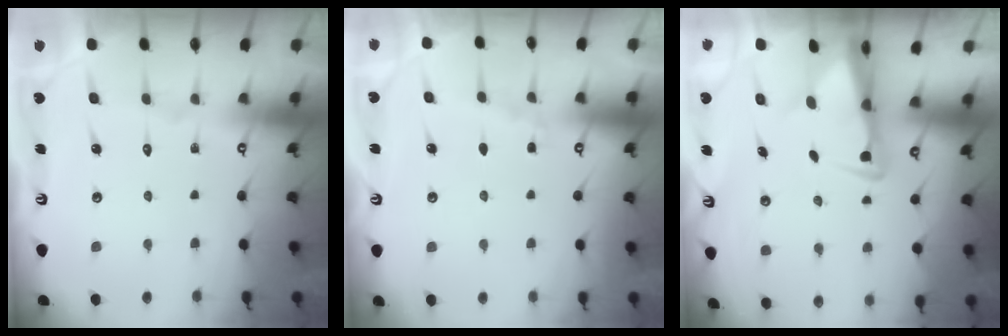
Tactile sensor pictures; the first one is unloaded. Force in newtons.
{"total": 3.3, "press": 3.3, "slide": 0.5}
{"total": 3.4, "press": 3.3, "slide": 0.6}